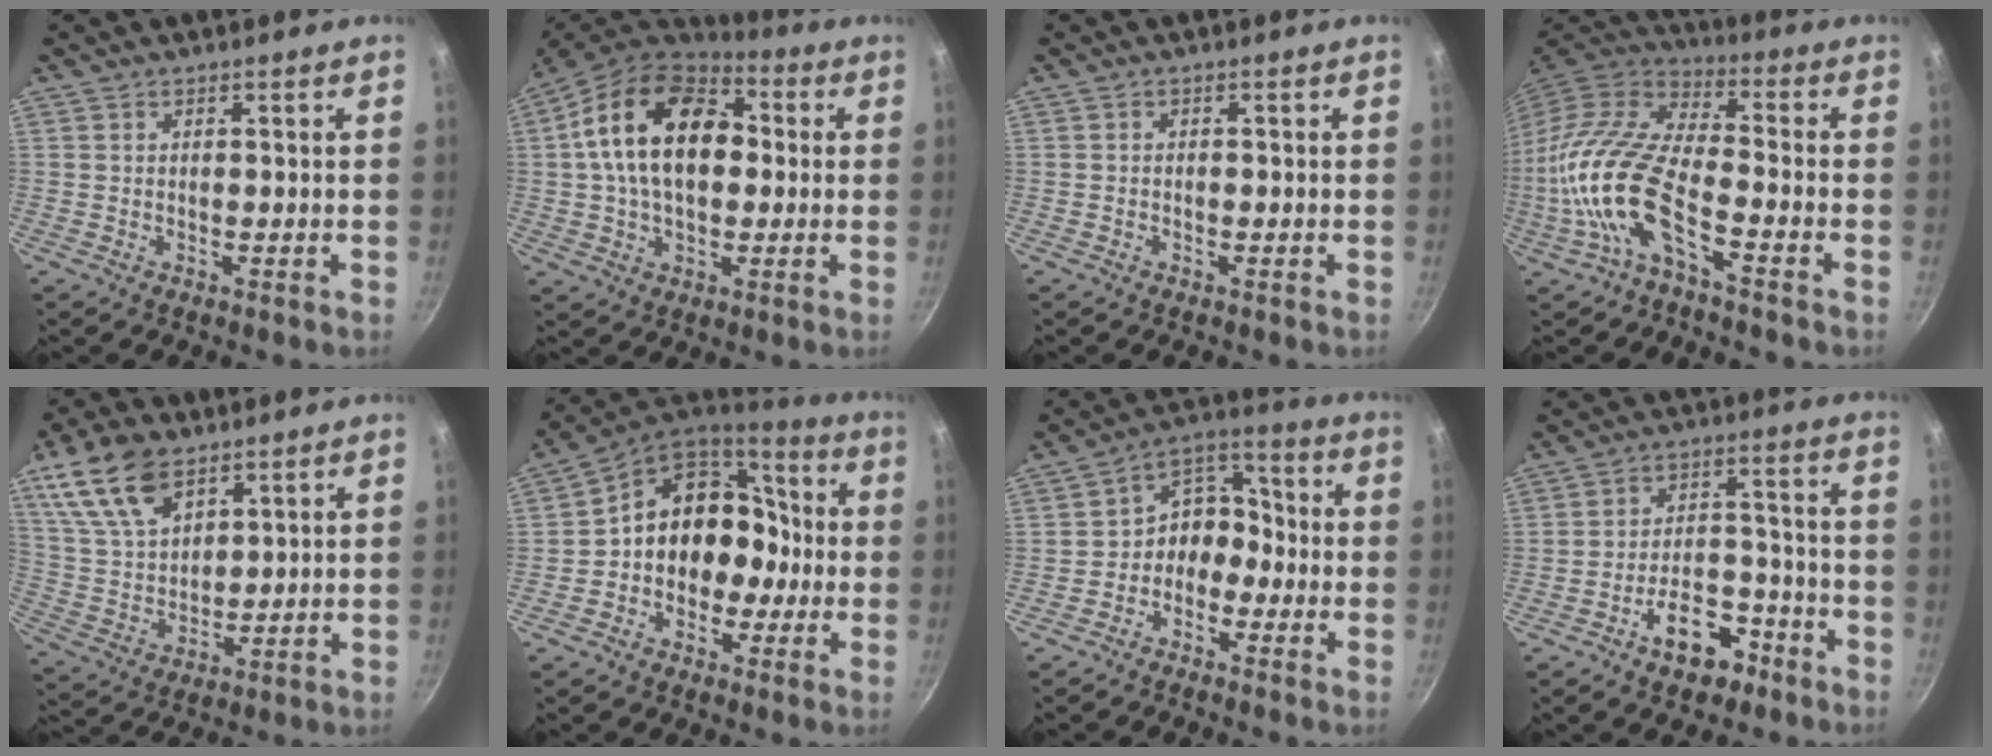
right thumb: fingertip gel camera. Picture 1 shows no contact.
{"total": 20.0, "force": [2.6, 13.0, 15.0], "torque": [-0.227, 0.026, 0.026]}
{"total": 0.6, "force": [-0.3, 0.4, 0.3], "torque": [-0.008, 0.004, -0.006]}
{"total": 16.8, "force": [-5.8, 6.7, 14.3], "torque": [-0.286, 0.039, -0.127]}
{"total": 14.3, "force": [8.3, 7.9, 8.5], "torque": [-0.145, -0.026, 0.171]}
{"total": 15.4, "force": [-1.7, 12.9, 8.3], "torque": [-0.077, 0.064, -0.038]}
{"total": 8.2, "force": [-2.6, 6.5, 4.3], "torque": [-0.024, 0.055, -0.063]}
{"total": 9.9, "force": [-6.0, 5.6, 5.5], "torque": [-0.053, 0.060, -0.088]}